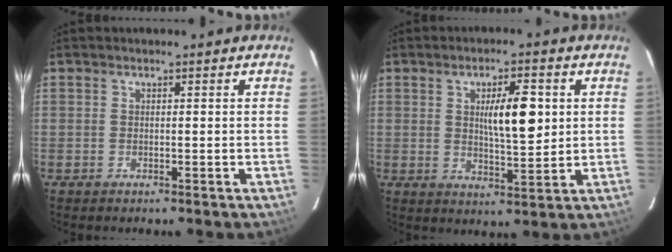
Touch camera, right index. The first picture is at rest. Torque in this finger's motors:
{"motor_torque": [0.50, -0.05, 0.45, 0.13]}